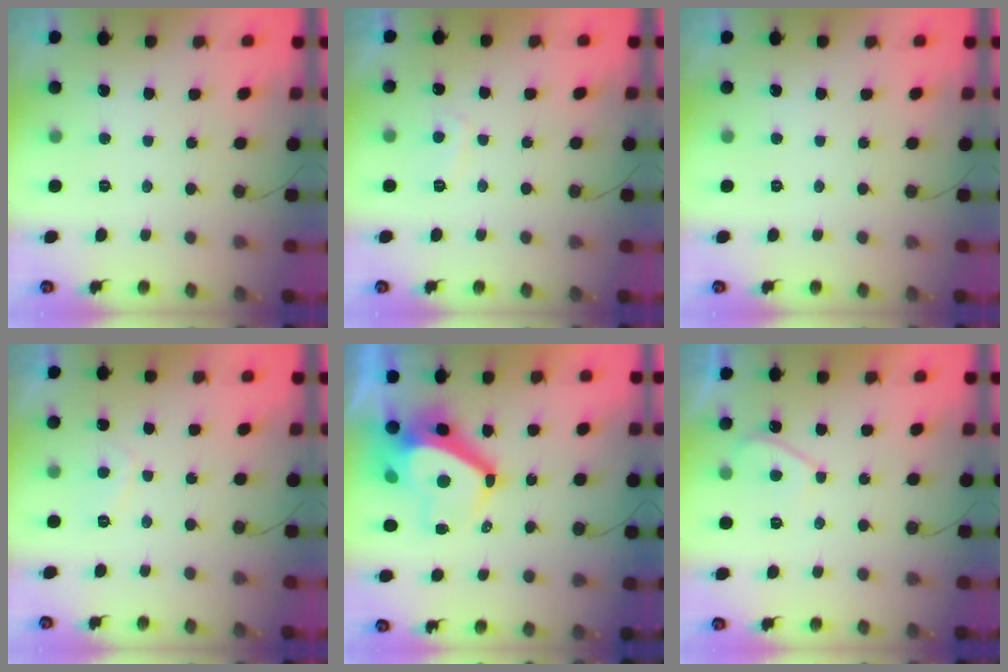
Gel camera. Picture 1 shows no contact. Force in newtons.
{"total": 3.0, "press": 2.9, "slide": 0.8}
{"total": 0.0}
{"total": 1.9, "press": 1.7, "slide": 0.8}
{"total": 12.4, "press": 12.4, "slide": 1.3}
{"total": 2.8, "press": 2.7, "slide": 0.5}